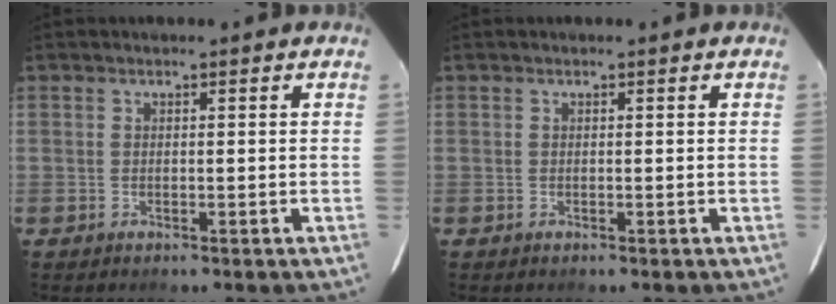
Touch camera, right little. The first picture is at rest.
{"total": 0.0}